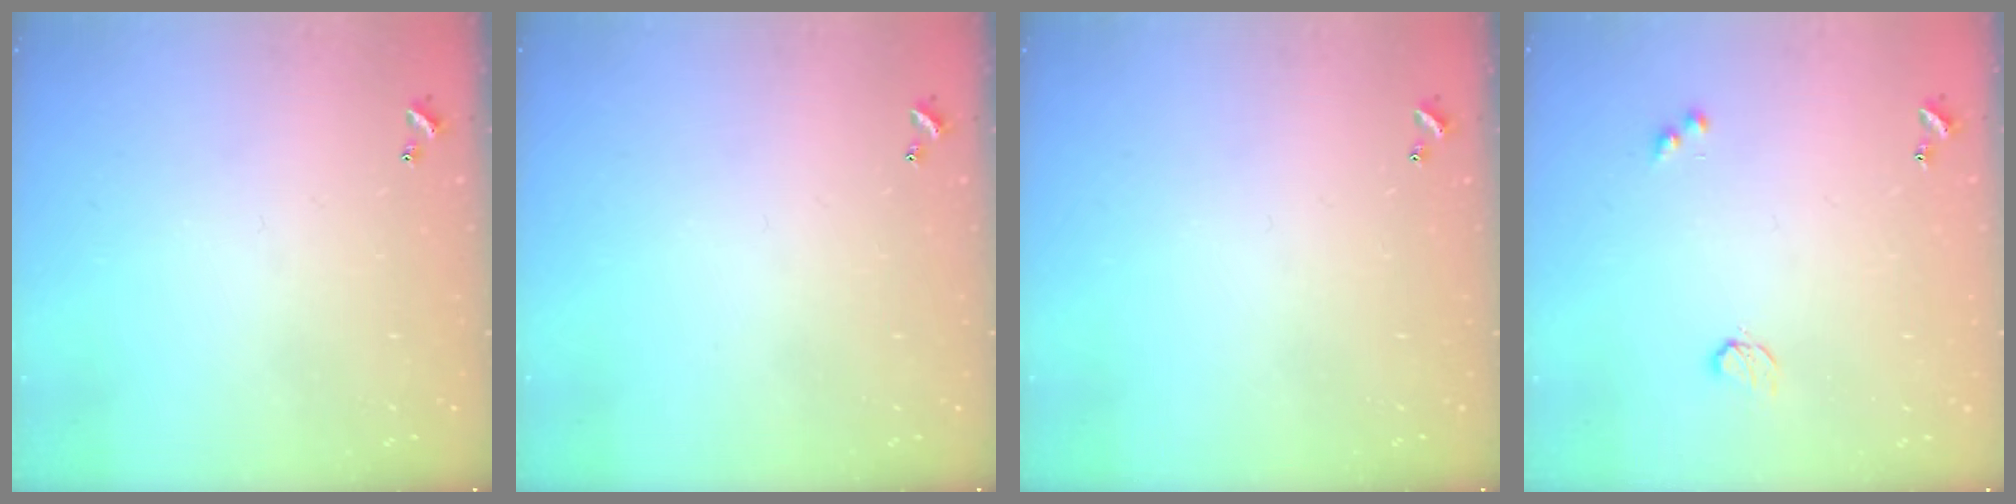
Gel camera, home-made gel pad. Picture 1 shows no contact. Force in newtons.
{"total": 0.0}
{"total": 0.0}
{"total": 3.4, "press": 3.4, "slide": 0.5}